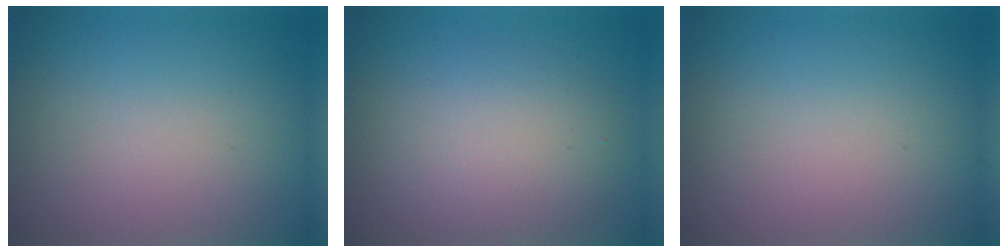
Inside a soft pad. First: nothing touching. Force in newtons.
{"total": 4.5, "press": 4.4, "slide": 0.4}
{"total": 0.0}